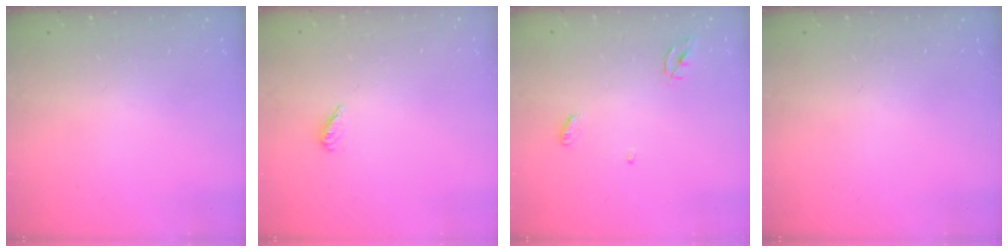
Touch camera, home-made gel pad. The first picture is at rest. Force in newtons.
{"total": 2.1, "press": 1.9, "slide": 0.8}
{"total": 3.9, "press": 3.9, "slide": 0.2}
{"total": 0.0}